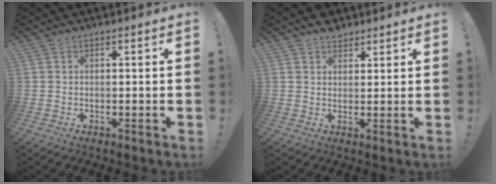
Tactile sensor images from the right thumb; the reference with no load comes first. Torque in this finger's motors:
{"motor_torque": [0.00, 0.01, 0.31, 0.15, 0.00]}